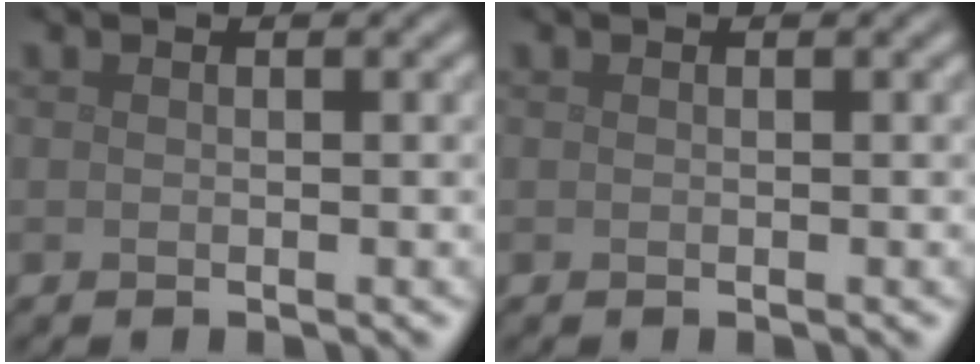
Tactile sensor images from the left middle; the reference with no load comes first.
{"total": 0.0}